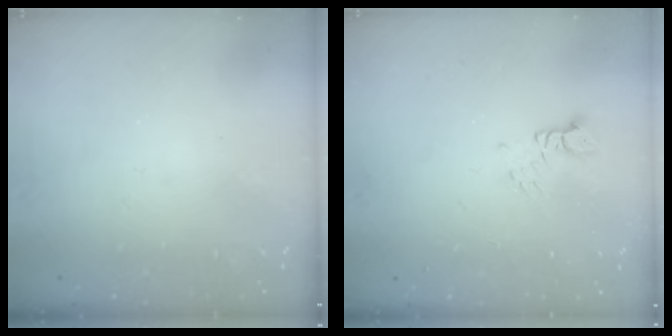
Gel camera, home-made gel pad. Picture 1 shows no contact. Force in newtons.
{"total": 2.2, "press": 2.2, "slide": 0.3}